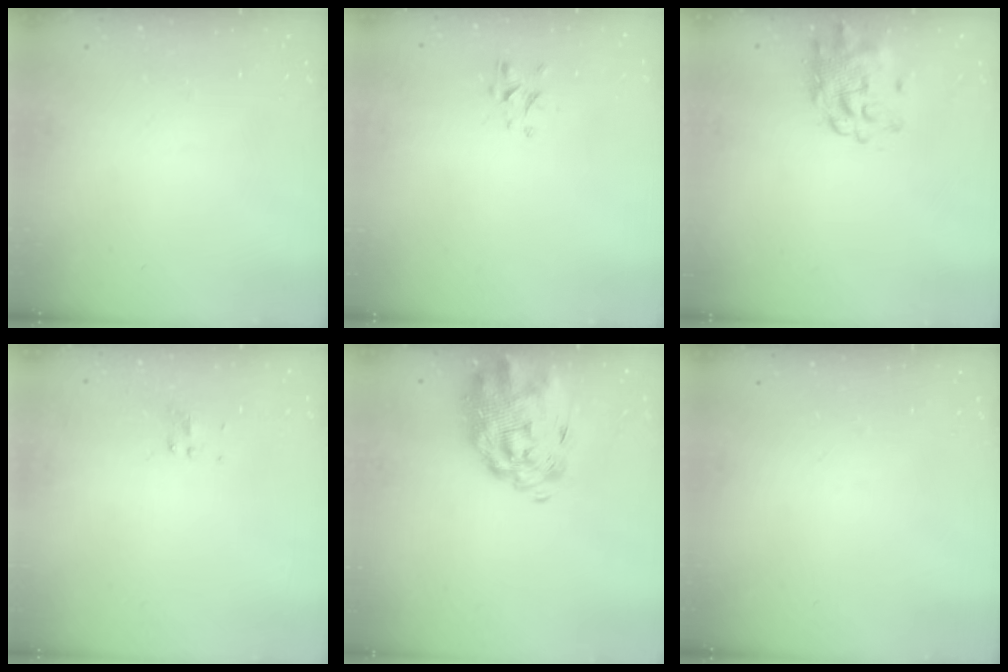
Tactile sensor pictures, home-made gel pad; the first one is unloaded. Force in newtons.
{"total": 1.3, "press": 1.1, "slide": 0.6}
{"total": 2.8, "press": 2.6, "slide": 0.8}
{"total": 2.8, "press": 2.4, "slide": 1.5}
{"total": 4.0, "press": 3.5, "slide": 1.9}
{"total": 0.0}